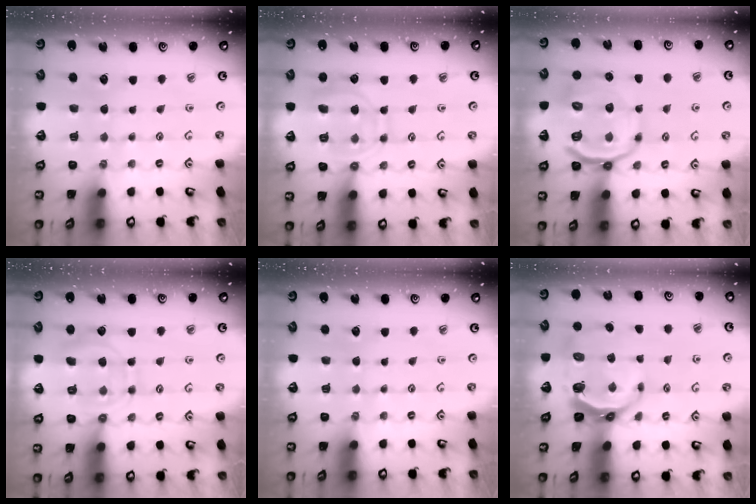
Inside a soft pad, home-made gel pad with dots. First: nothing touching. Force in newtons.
{"total": 11.7, "press": 11.6, "slide": 1.2}
{"total": 13.9, "press": 13.7, "slide": 2.6}
{"total": 11.5, "press": 11.5, "slide": 0.7}
{"total": 0.0}
{"total": 7.8, "press": 6.7, "slide": 3.9}